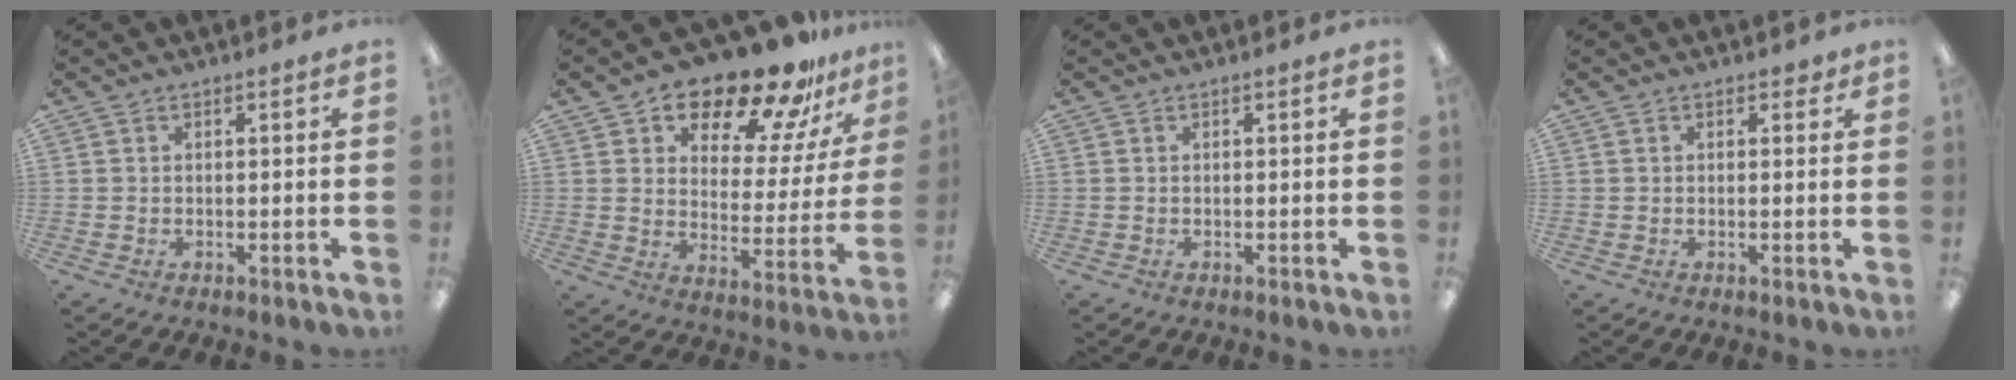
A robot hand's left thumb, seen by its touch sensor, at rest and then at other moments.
{"total": 18.5, "force": [15.7, 6.2, 7.7], "torque": [-0.130, -0.118, 0.270]}
{"total": 0.0}
{"total": 1.5, "force": [0.7, 1.2, 0.7], "torque": [-0.006, 0.002, 0.010]}